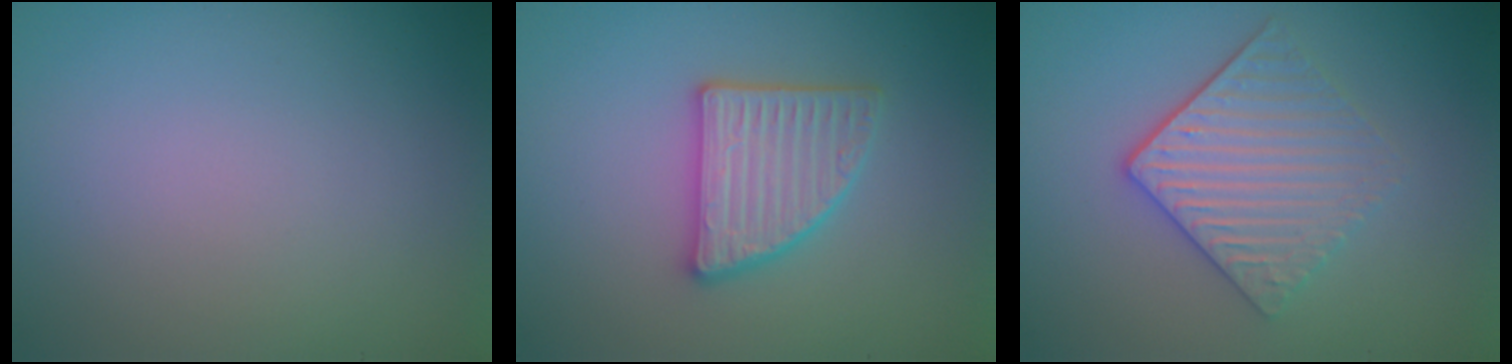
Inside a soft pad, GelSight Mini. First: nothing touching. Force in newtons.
{"total": 3.6, "press": 3.5, "slide": 0.5}
{"total": 4.1, "press": 3.4, "slide": 2.3}